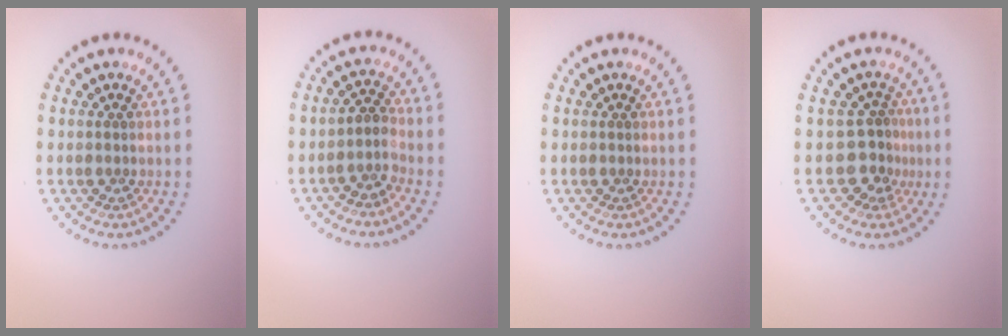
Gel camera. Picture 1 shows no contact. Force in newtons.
{"total": 1.8, "press": 1.4, "slide": 1.2}
{"total": 0.0}
{"total": 2.7, "press": 2.0, "slide": 1.9}